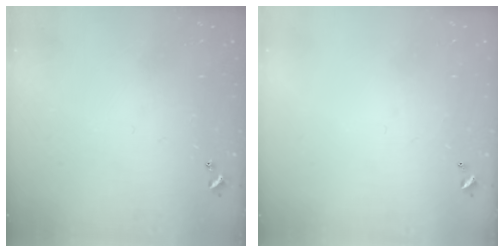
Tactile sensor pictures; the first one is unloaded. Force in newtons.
{"total": 2.8, "press": 2.8, "slide": 0.1}